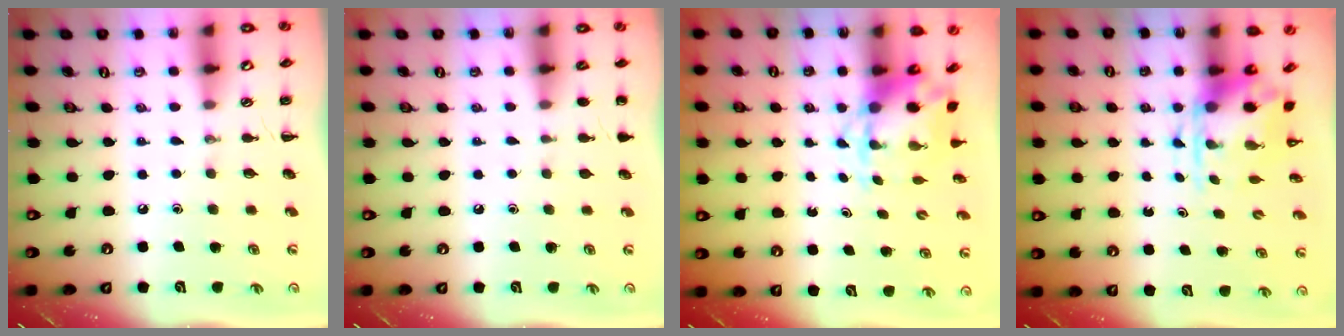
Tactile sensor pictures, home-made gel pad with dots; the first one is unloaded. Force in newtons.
{"total": 1.1, "press": 1.0, "slide": 0.2}
{"total": 4.3, "press": 4.2, "slide": 0.9}
{"total": 3.7, "press": 3.6, "slide": 0.9}